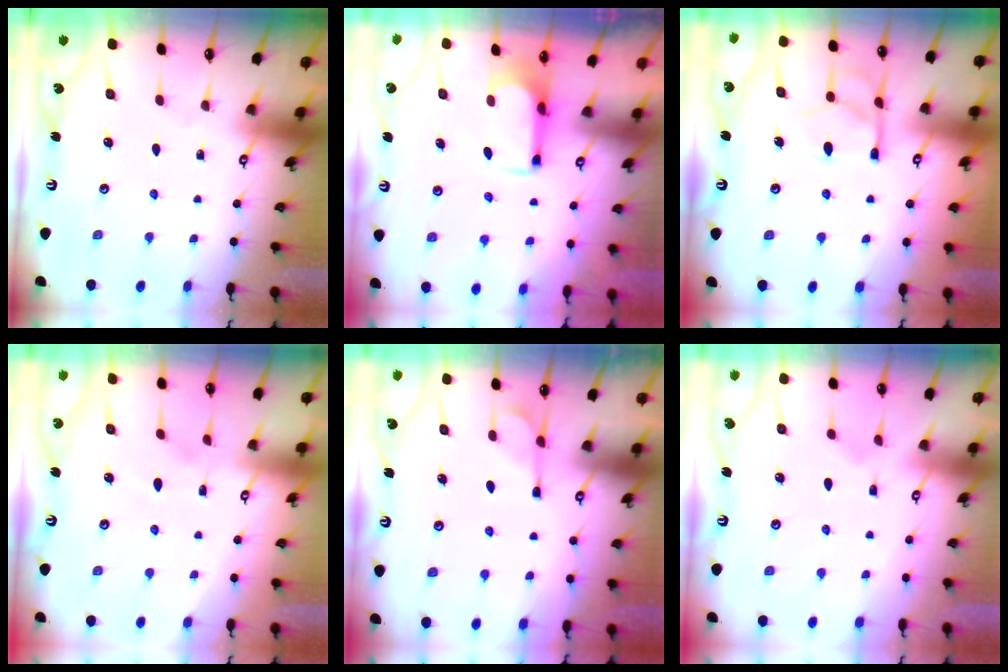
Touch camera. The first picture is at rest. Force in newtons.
{"total": 3.7, "press": 3.6, "slide": 0.7}
{"total": 12.7, "press": 12.6, "slide": 1.3}
{"total": 4.9, "press": 4.7, "slide": 1.3}
{"total": 1.1, "press": 0.1, "slide": 1.1}
{"total": 1.3, "press": 0.7, "slide": 1.1}